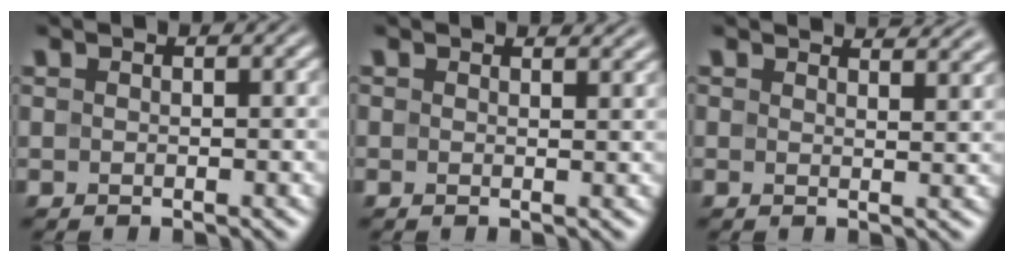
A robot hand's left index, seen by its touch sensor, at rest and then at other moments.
{"total": 1.3, "force": [1.3, 0.2, 0.2], "torque": [-0.002, -0.003, 0.015]}
{"total": 3.8, "force": [3.5, 0.8, 1.2], "torque": [-0.009, 0.013, 0.029]}